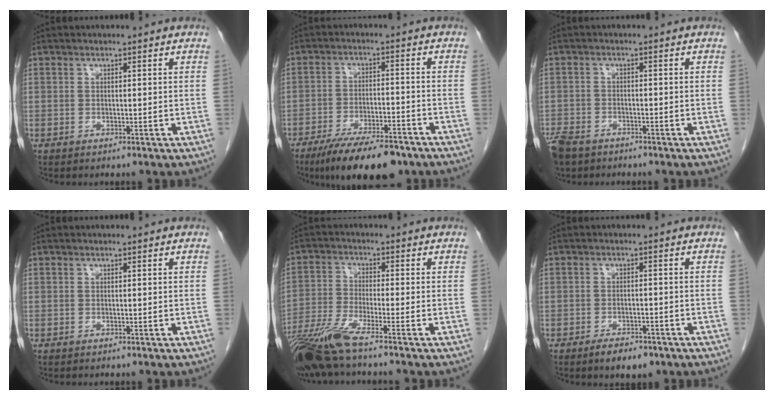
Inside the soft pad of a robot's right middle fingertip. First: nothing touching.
{"total": 13.0, "force": [-9.6, 3.5, 7.9], "torque": [-0.122, -0.016, -0.155]}
{"total": 8.3, "force": [-5.8, 4.8, 3.5], "torque": [-0.091, -0.010, -0.102]}
{"total": 0.0}
{"total": 8.7, "force": [-6.7, -0.6, 5.5], "torque": [-0.114, -0.032, -0.131]}
{"total": 4.1, "force": [-2.9, 1.7, 2.4], "torque": [-0.039, -0.001, -0.038]}